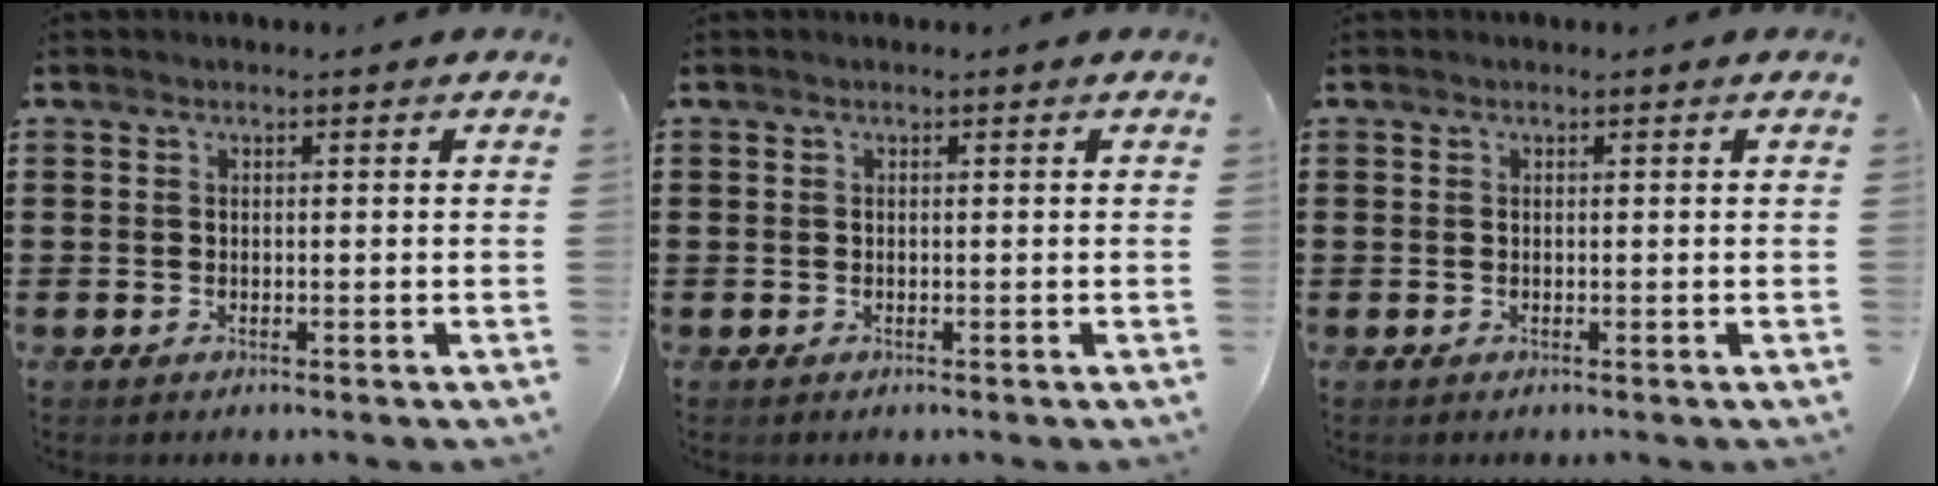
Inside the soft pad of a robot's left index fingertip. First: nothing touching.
{"total": 0.0}
{"total": 0.0}